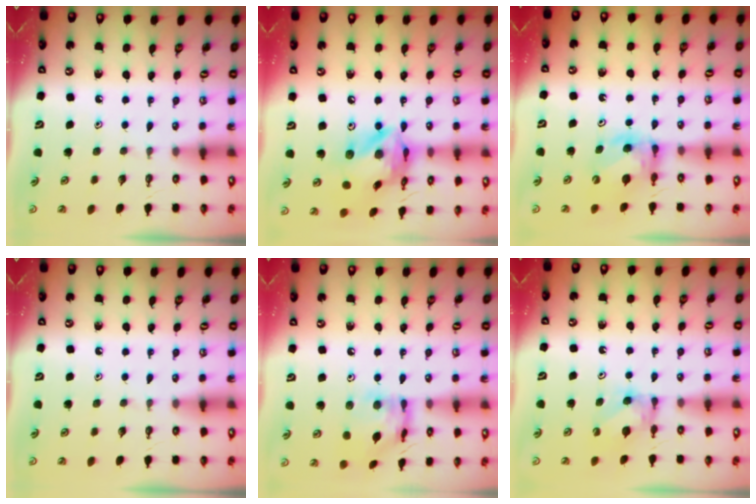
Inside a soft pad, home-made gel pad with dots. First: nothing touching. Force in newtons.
{"total": 17.3, "press": 17.2, "slide": 1.9}
{"total": 6.1, "press": 6.1, "slide": 0.5}
{"total": 0.0}
{"total": 13.2, "press": 13.2, "slide": 1.3}
{"total": 5.7, "press": 5.6, "slide": 1.0}